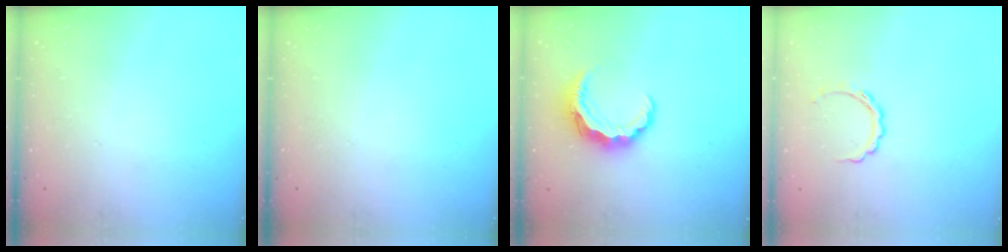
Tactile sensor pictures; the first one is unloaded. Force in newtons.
{"total": 0.0}
{"total": 8.0, "press": 8.0, "slide": 0.9}
{"total": 4.4, "press": 4.3, "slide": 0.5}